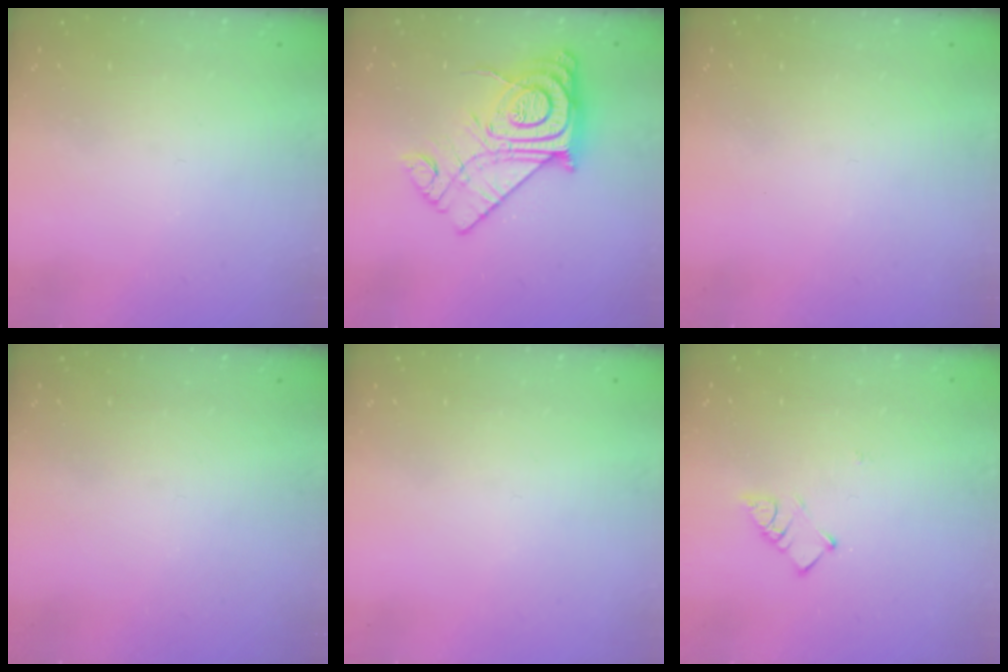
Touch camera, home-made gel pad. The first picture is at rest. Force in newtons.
{"total": 17.2, "press": 17.1, "slide": 1.5}
{"total": 0.0}
{"total": 0.0}
{"total": 0.0}
{"total": 3.3, "press": 3.3, "slide": 0.2}